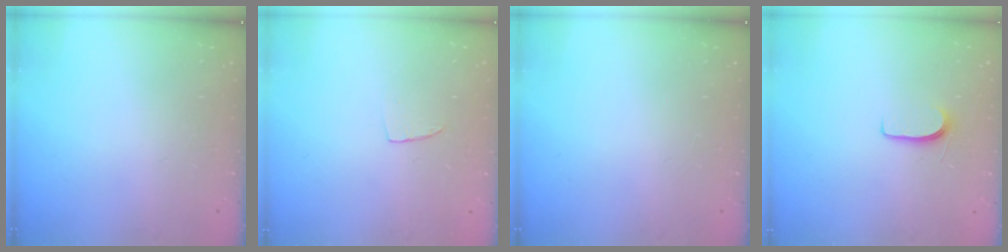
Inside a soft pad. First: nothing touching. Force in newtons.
{"total": 3.9, "press": 3.9, "slide": 0.3}
{"total": 0.0}
{"total": 5.4, "press": 5.4, "slide": 0.6}